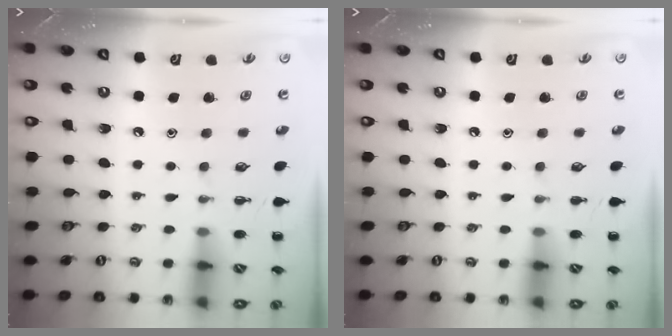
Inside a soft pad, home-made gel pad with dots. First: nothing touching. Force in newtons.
{"total": 0.0}